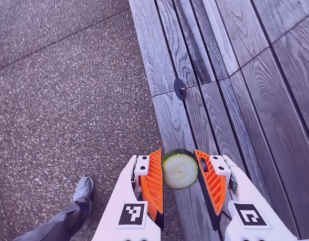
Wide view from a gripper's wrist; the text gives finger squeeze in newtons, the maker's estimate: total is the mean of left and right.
{"total": 10.2, "left": 10.1, "right": 10.3}